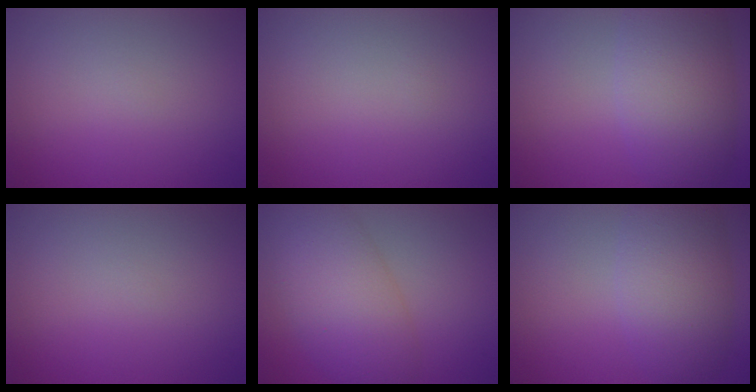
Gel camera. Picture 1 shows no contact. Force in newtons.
{"total": 0.0}
{"total": 7.5, "press": 7.5, "slide": 0.1}
{"total": 0.0}
{"total": 6.8, "press": 6.8, "slide": 0.1}
{"total": 4.5, "press": 4.4, "slide": 0.6}